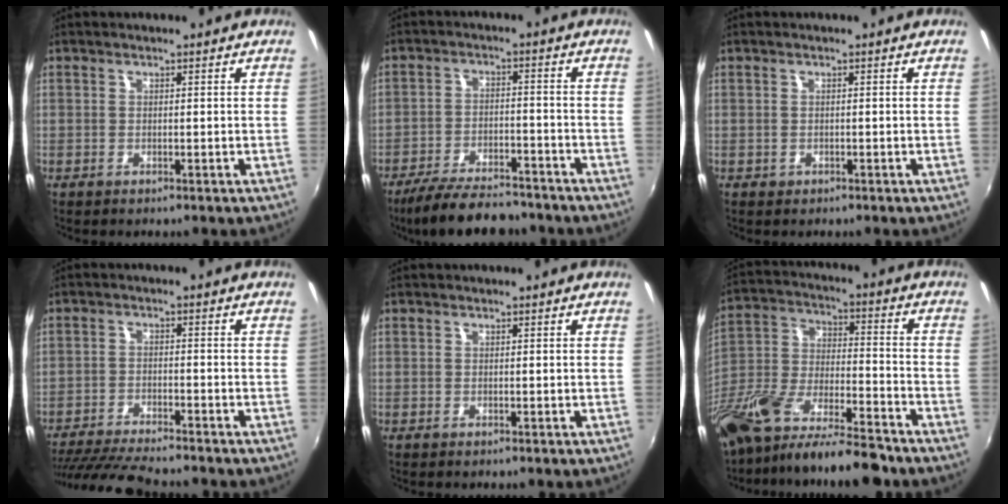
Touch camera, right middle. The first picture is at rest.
{"total": 13.9, "force": [-11.7, 3.9, 6.4], "torque": [-0.139, -0.014, -0.183]}
{"total": 0.6, "force": [-0.3, 0.5, 0.1], "torque": [-0.002, -0.001, -0.001]}
{"total": 11.9, "force": [-10.7, 0.9, 5.0], "torque": [-0.119, -0.017, -0.183]}
{"total": 0.0}
{"total": 20.3, "force": [-15.2, 5.7, 12.2], "torque": [-0.250, -0.031, -0.264]}